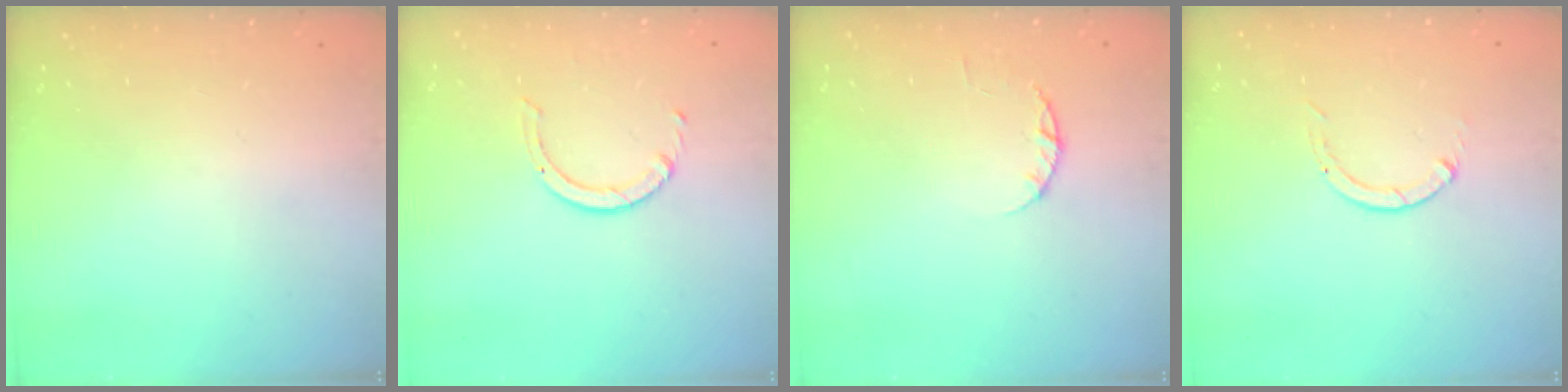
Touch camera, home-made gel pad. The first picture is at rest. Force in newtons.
{"total": 2.5, "press": 2.4, "slide": 0.3}
{"total": 2.4, "press": 2.3, "slide": 0.4}
{"total": 0.0}